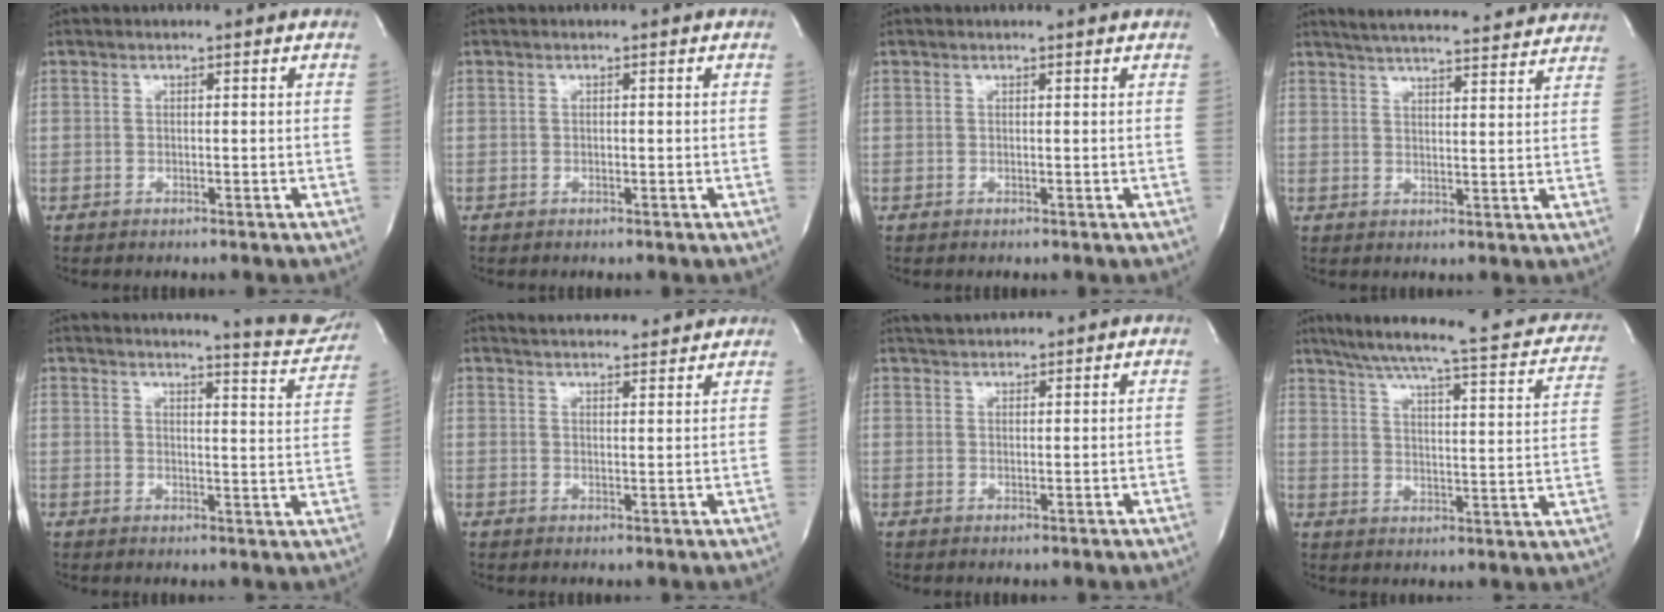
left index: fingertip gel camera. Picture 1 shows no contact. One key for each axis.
{"total": 0.0}
{"total": 1.1, "fx": 1.1, "fy": -0.1, "fz": 0.3, "tx": -0.011, "ty": 0.000, "tz": 0.011}
{"total": 20.6, "fx": 19.2, "fy": 2.4, "fz": 6.9, "tx": -0.109, "ty": 0.002, "tz": 0.243}
{"total": 11.7, "fx": 11.3, "fy": 0.5, "fz": 2.8, "tx": -0.030, "ty": -0.066, "tz": 0.112}
{"total": 9.3, "fx": 8.9, "fy": 1.5, "fz": 2.5, "tx": -0.041, "ty": 0.013, "tz": 0.117}
{"total": 3.6, "fx": 3.4, "fy": 0.7, "fz": 0.9, "tx": -0.021, "ty": 0.023, "tz": 0.062}
{"total": 25.0, "fx": 20.6, "fy": 4.2, "fz": 13.4, "tx": -0.197, "ty": -0.005, "tz": 0.251}